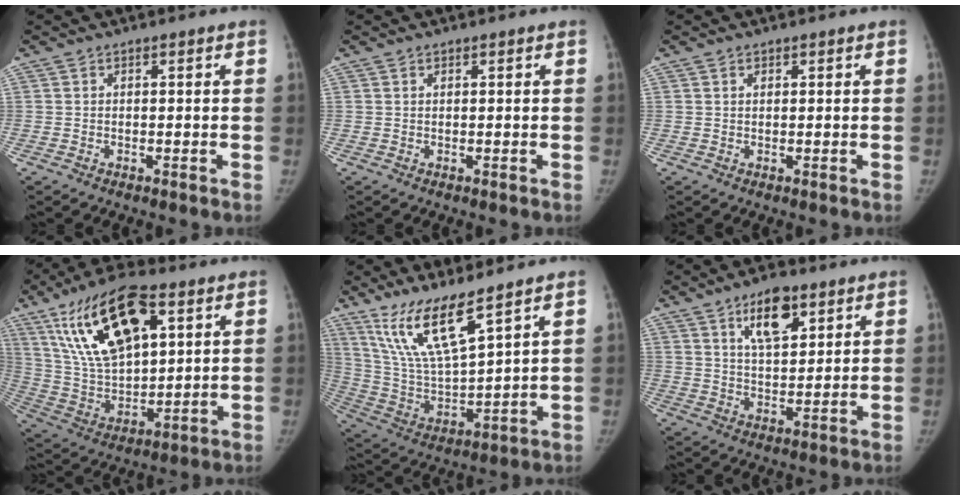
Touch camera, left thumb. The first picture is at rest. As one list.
[{"total": 0.6, "force": [0.4, 0.3, 0.3], "torque": [-0.006, -0.001, 0.007]}, {"total": 0.9, "force": [0.6, 0.6, 0.5], "torque": [-0.006, -0.003, 0.009]}, {"total": 21.8, "force": [9.9, 9.8, 16.8], "torque": [-0.287, -0.023, 0.184]}, {"total": 14.5, "force": [9.9, 2.8, 10.2], "torque": [-0.190, -0.057, 0.211]}, {"total": 9.9, "force": [5.4, 4.4, 7.1], "torque": [-0.097, -0.027, 0.092]}]